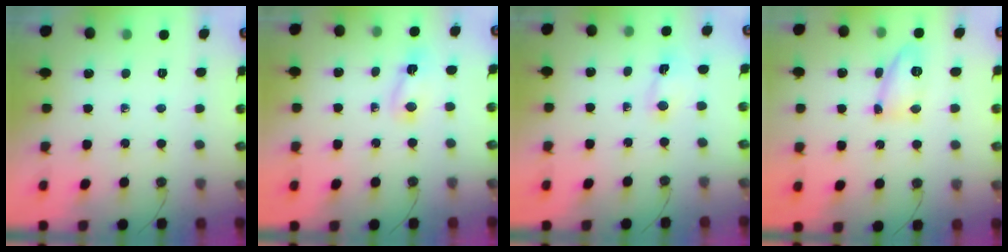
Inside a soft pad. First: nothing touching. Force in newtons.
{"total": 2.6, "press": 2.6, "slide": 0.6}
{"total": 1.0, "press": 1.0, "slide": 0.4}
{"total": 23.7, "press": 12.1, "slide": 20.4}